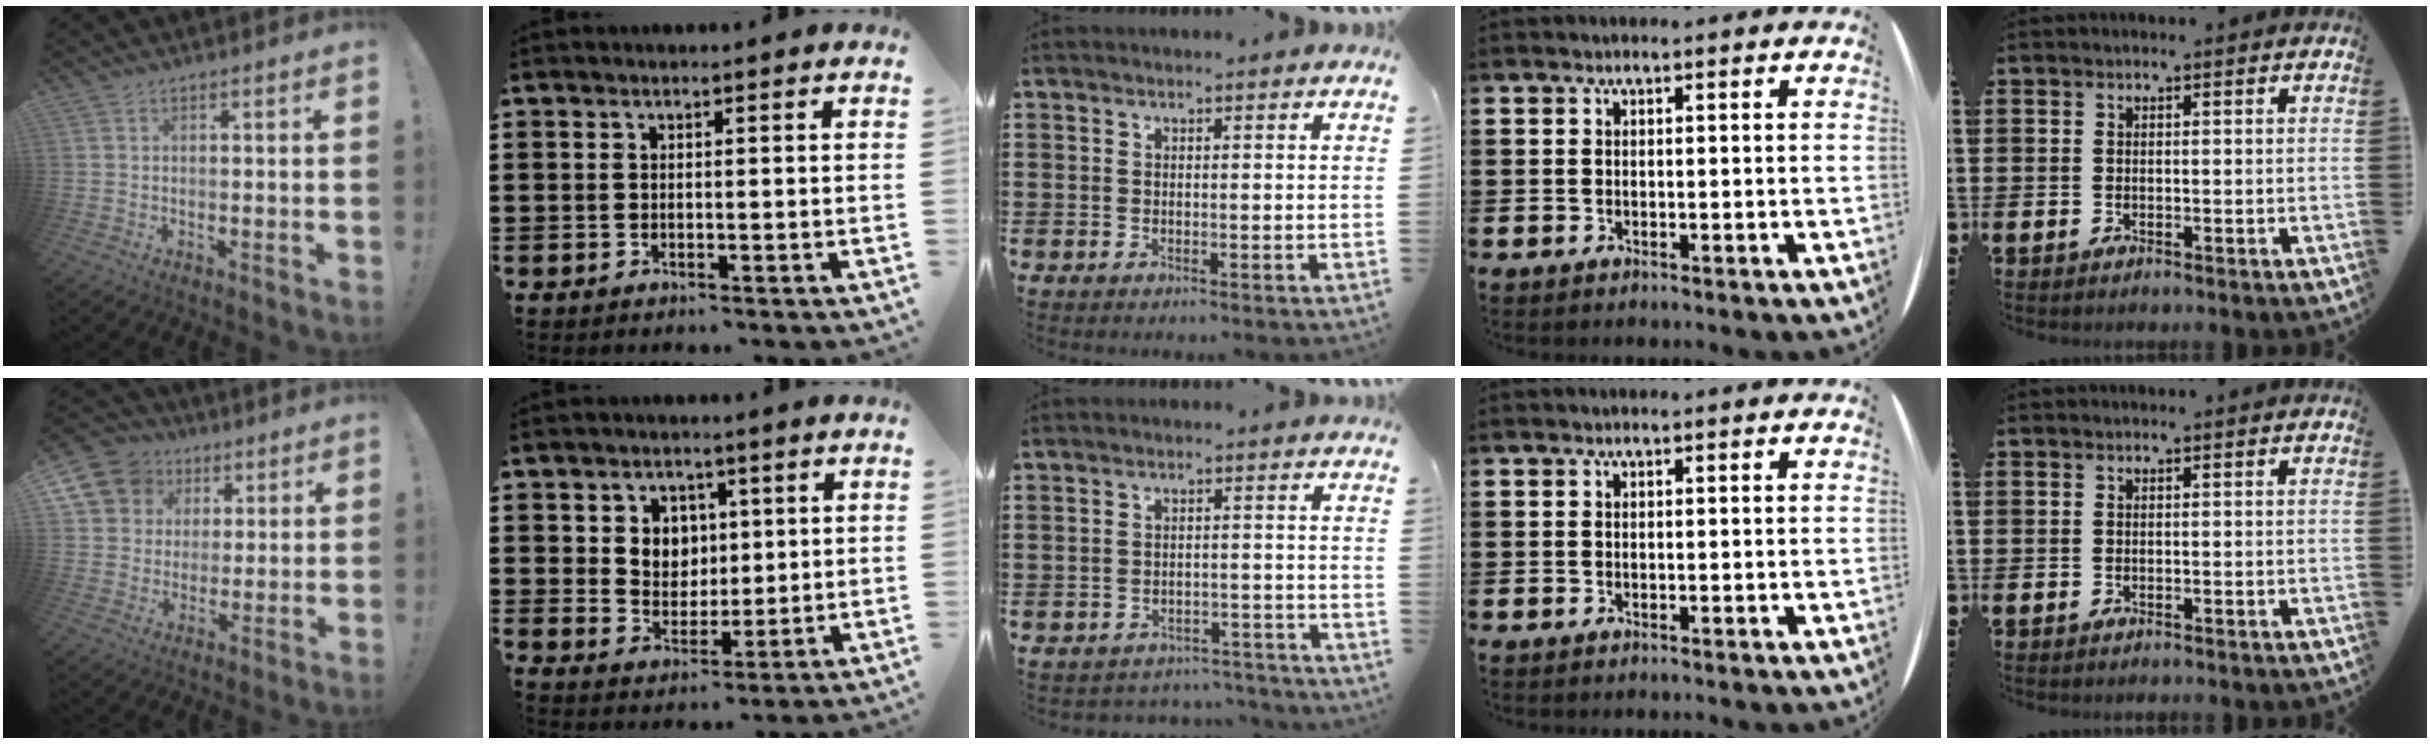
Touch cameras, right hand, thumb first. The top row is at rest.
{"thumb": {"total": 12.0, "force": [4.8, 10.3, 3.9], "torque": [-0.054, -0.024, 0.099]}, "index": {"total": 4.6, "force": [1.8, 4.1, 1.1], "torque": [-0.034, 0.008, 0.031]}, "middle": {"total": 3.0, "force": [-2.9, 0.4, -0.1], "torque": [-0.006, 0.000, -0.064]}}